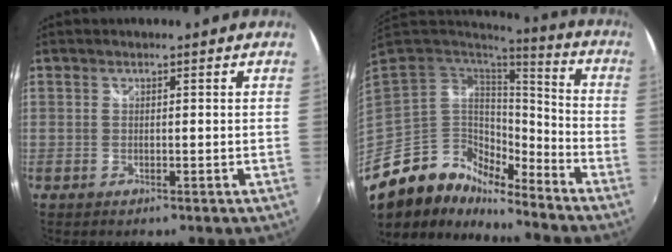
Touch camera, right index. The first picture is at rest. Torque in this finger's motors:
{"motor_torque": [1.10, -1.04, 0.50, 0.07]}